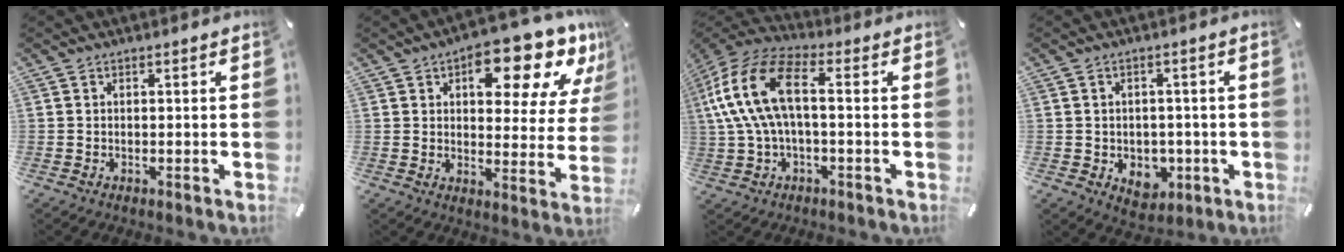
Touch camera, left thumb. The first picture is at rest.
{"total": 17.6, "force": [10.2, 8.1, 11.9], "torque": [-0.139, -0.067, 0.160]}
{"total": 16.4, "force": [1.4, 8.3, 14.1], "torque": [-0.305, 0.001, 0.020]}
{"total": 6.2, "force": [-1.4, 5.1, 3.2], "torque": [-0.023, 0.002, -0.022]}